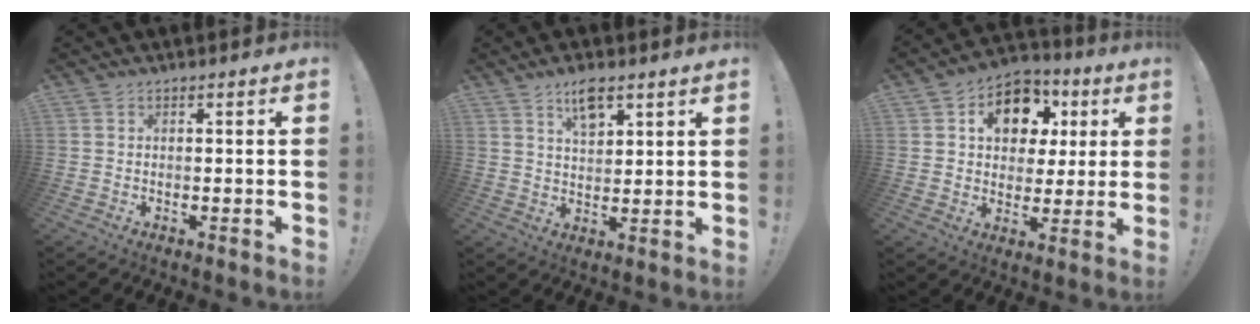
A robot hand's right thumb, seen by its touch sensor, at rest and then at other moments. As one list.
[{"total": 7.0, "force": [4.7, 2.6, 4.5], "torque": [-0.077, -0.019, 0.081]}, {"total": 14.1, "force": [5.1, 10.7, 7.8], "torque": [-0.097, -0.016, 0.095]}]